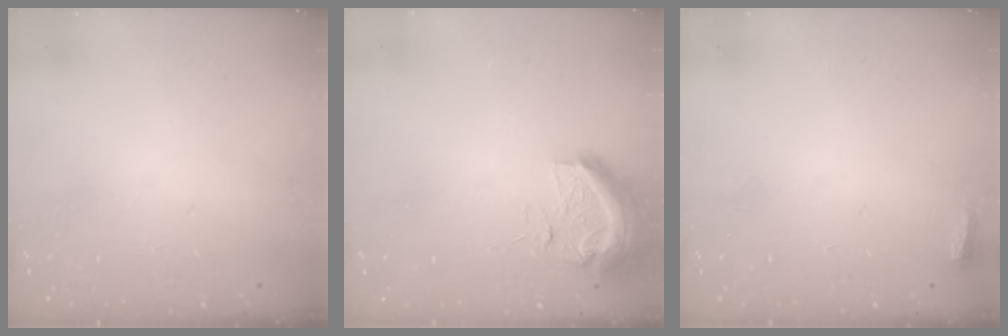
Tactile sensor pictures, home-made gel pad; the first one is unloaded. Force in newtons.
{"total": 15.4, "press": 11.8, "slide": 9.9}
{"total": 2.5, "press": 2.3, "slide": 1.0}